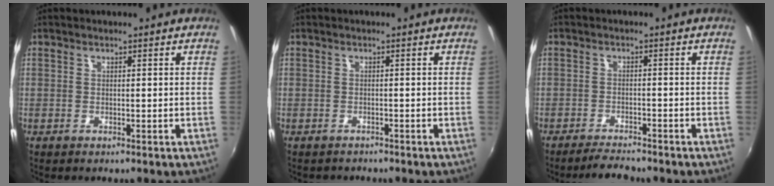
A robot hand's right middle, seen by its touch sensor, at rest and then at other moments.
{"total": 1.0, "force": [-0.9, 0.3, 0.1], "torque": [-0.006, -0.007, -0.014]}
{"total": 4.5, "force": [-4.2, 0.6, 1.5], "torque": [-0.047, -0.009, -0.071]}